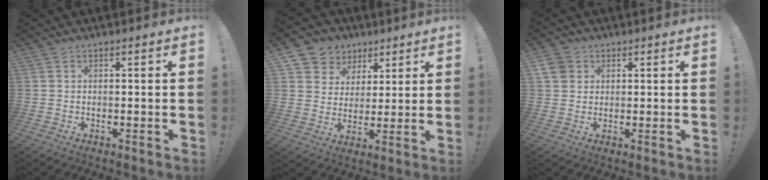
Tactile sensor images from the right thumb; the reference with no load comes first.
{"total": 8.3, "force": [3.8, 7.3, 1.3], "torque": [-0.025, -0.026, 0.082]}
{"total": 4.8, "force": [2.0, 4.1, 1.5], "torque": [-0.025, -0.002, 0.042]}